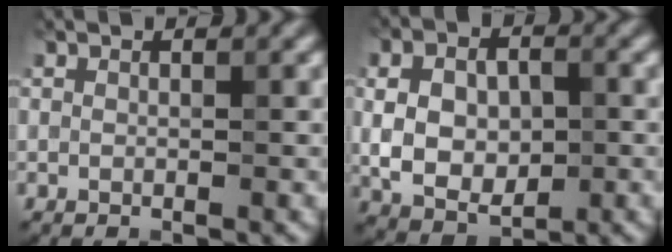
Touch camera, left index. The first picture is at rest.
{"total": 5.6, "force": [-0.2, 3.8, 4.0], "torque": [-0.076, -0.002, -0.001]}